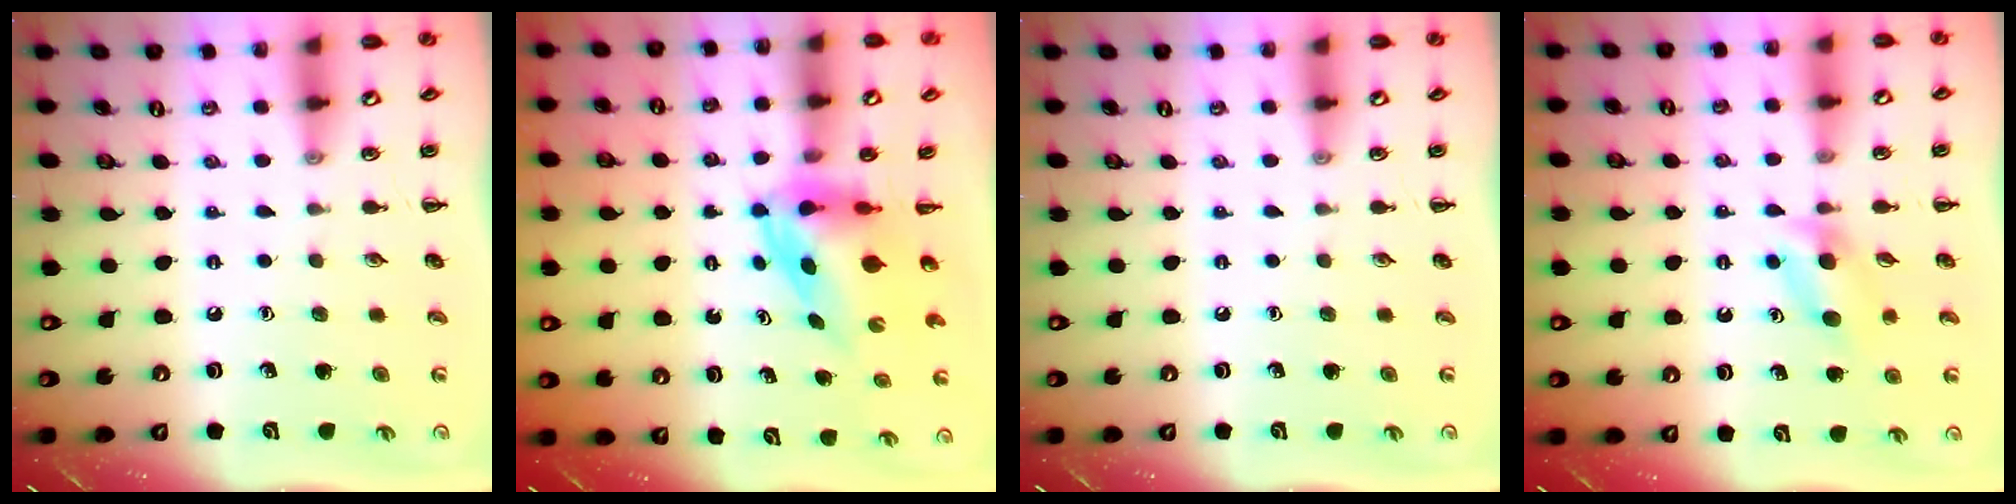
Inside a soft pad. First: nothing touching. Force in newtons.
{"total": 3.8, "press": 3.7, "slide": 1.0}
{"total": 0.0}
{"total": 4.1, "press": 3.7, "slide": 1.6}